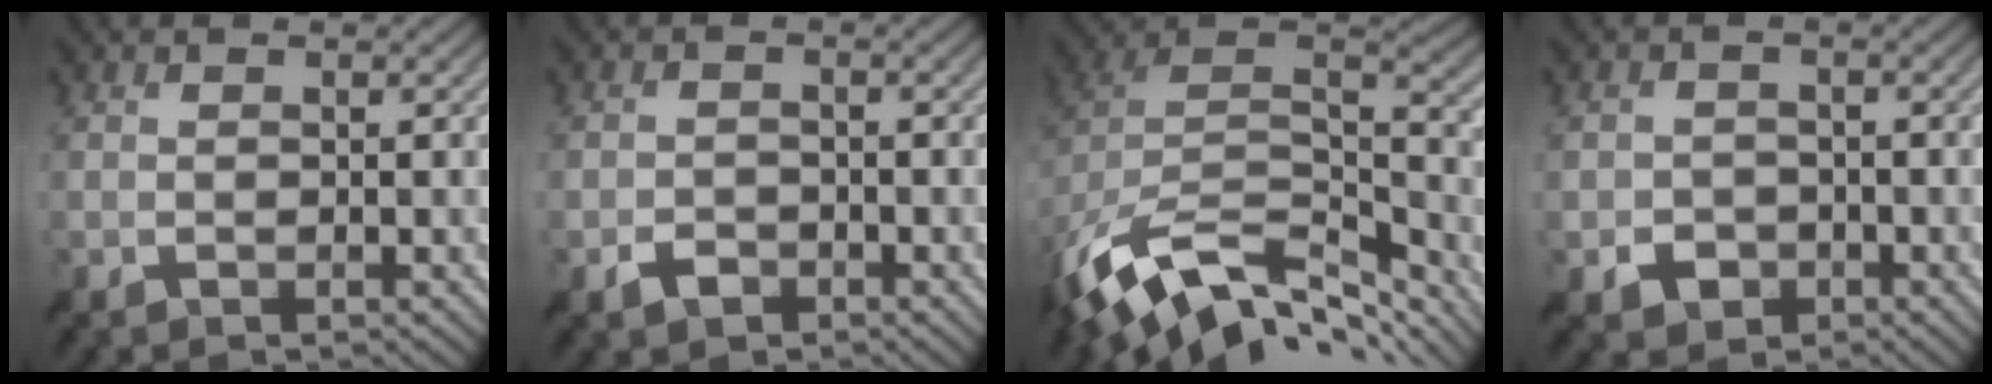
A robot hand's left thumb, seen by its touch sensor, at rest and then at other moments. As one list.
[{"total": 1.7, "force": [-1.2, 1.1, 0.5], "torque": [-0.011, -0.001, -0.024]}, {"total": 13.7, "force": [-7.6, 7.5, 8.6], "torque": [-0.211, -0.030, -0.118]}, {"total": 2.5, "force": [-1.2, 2.1, 0.4], "torque": [-0.006, -0.007, -0.022]}]